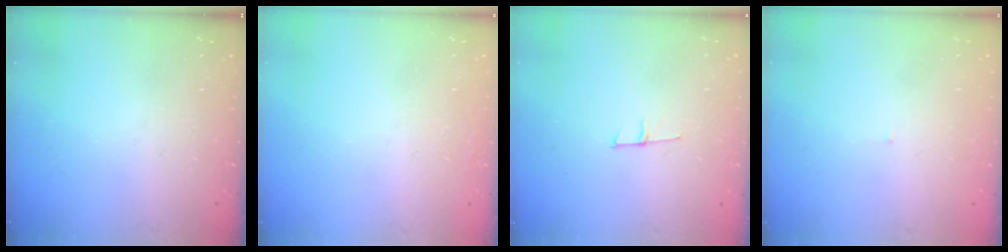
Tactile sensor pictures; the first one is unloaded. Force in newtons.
{"total": 1.8, "press": 1.7, "slide": 0.4}
{"total": 4.4, "press": 4.3, "slide": 1.0}
{"total": 3.0, "press": 3.0, "slide": 0.2}